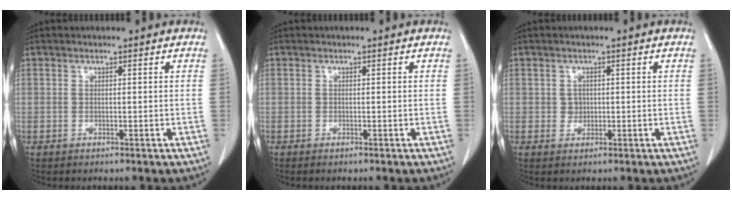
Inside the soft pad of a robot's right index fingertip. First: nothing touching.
{"total": 0.5, "force": [-0.5, 0.0, 0.3], "torque": [-0.008, -0.002, -0.008]}
{"total": 1.4, "force": [0.1, 1.4, 0.5], "torque": [-0.007, 0.002, 0.004]}